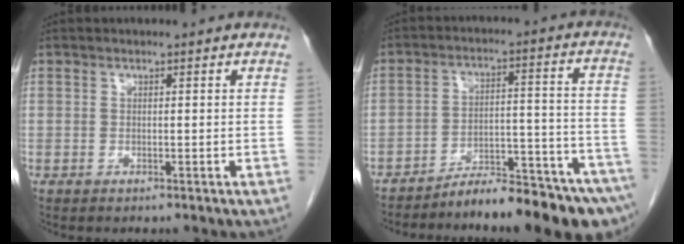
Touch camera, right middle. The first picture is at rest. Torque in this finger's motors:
{"motor_torque": [0.98, -1.16, 0.25, 0.07]}